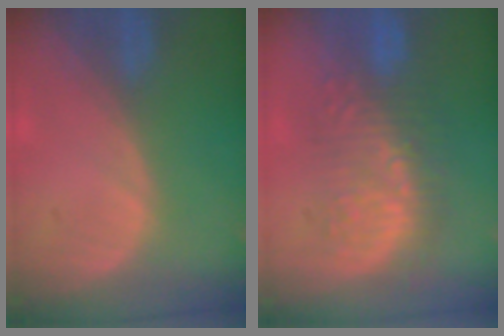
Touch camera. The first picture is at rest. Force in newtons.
{"total": 8.9, "press": 8.7, "slide": 2.0}